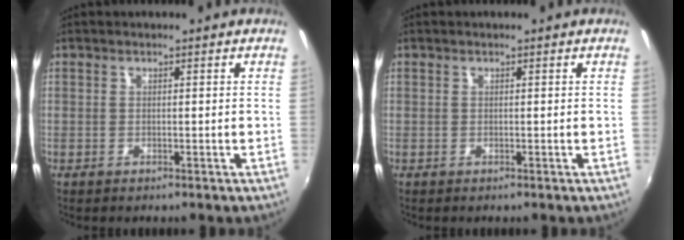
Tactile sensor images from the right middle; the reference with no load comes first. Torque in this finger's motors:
{"motor_torque": [-0.05, -0.19, 0.02, 0.00]}